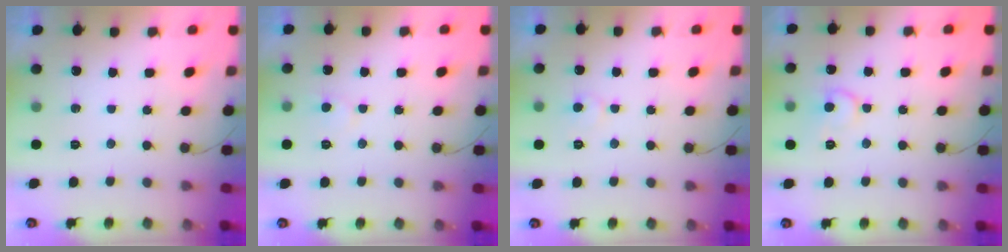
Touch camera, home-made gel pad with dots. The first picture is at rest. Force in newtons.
{"total": 3.6, "press": 3.6, "slide": 0.2}
{"total": 5.1, "press": 5.0, "slide": 0.4}
{"total": 8.7, "press": 8.7, "slide": 0.8}